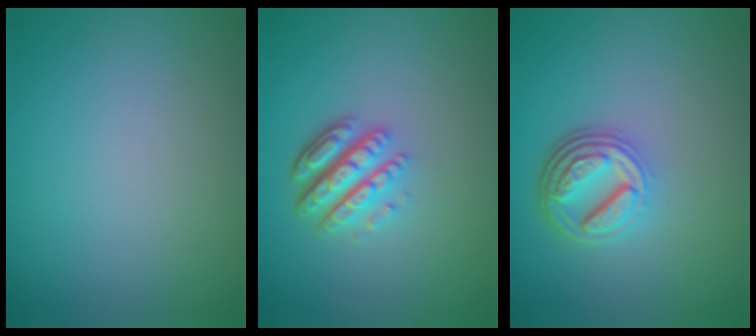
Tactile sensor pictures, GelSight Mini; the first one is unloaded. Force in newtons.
{"total": 4.9, "press": 3.5, "slide": 3.4}
{"total": 4.6, "press": 3.4, "slide": 3.1}